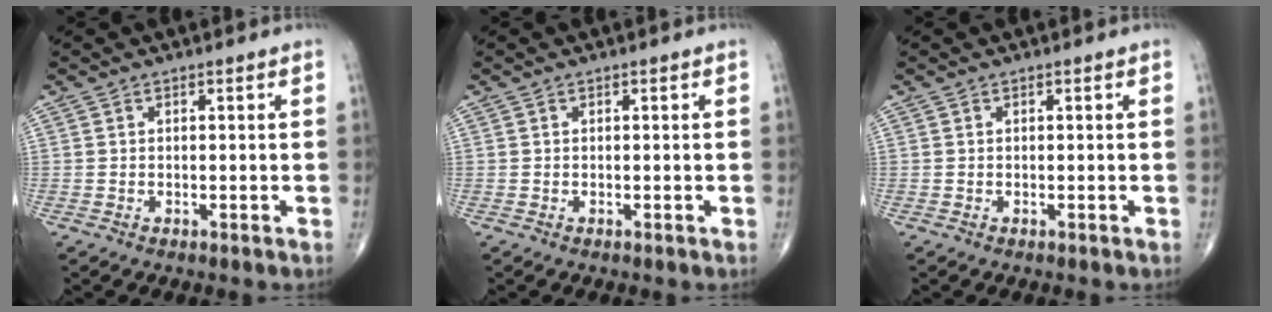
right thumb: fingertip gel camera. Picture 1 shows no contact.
{"total": 0.0}
{"total": 0.0}